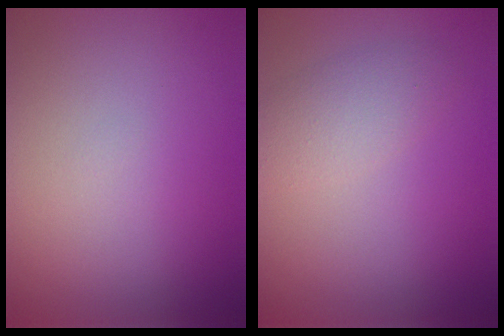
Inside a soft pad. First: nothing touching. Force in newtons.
{"total": 2.4, "press": 2.4, "slide": 0.1}